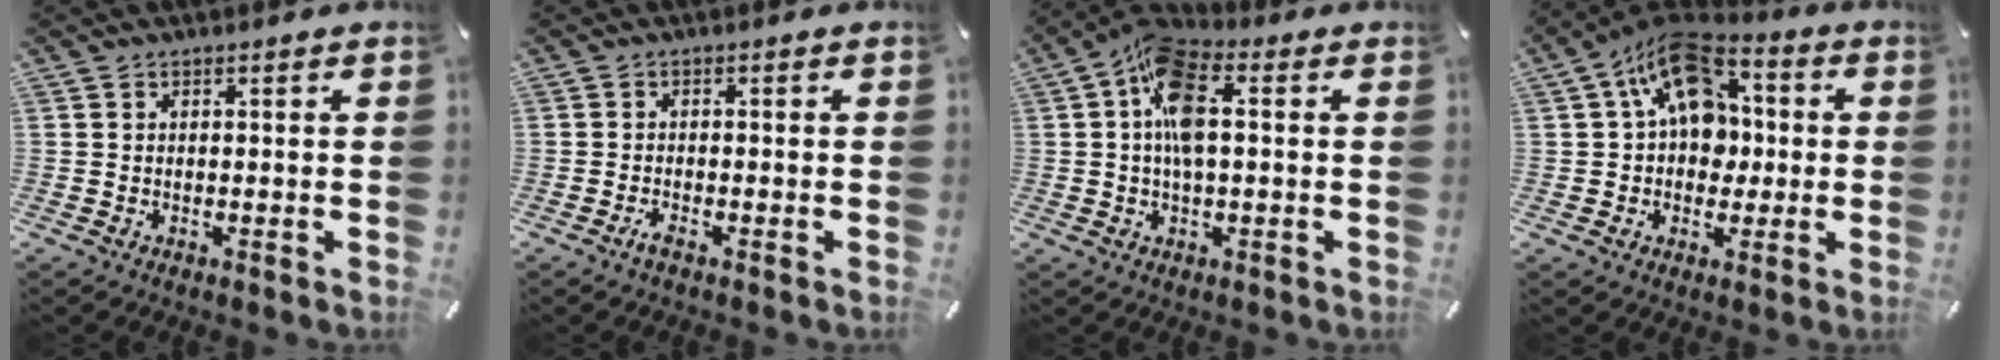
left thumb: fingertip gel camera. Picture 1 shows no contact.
{"total": 1.5, "force": [-1.0, 0.3, 1.1], "torque": [-0.027, -0.001, -0.022]}
{"total": 11.1, "force": [1.0, 5.5, 9.6], "torque": [-0.199, 0.005, 0.021]}
{"total": 15.6, "force": [4.1, 11.3, 9.9], "torque": [-0.179, -0.015, 0.077]}